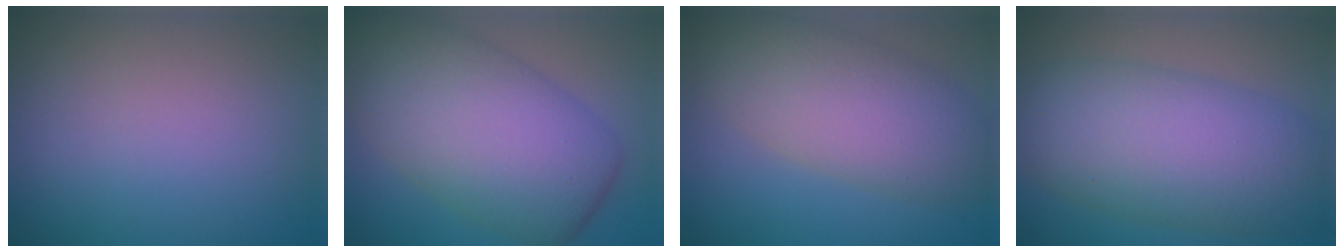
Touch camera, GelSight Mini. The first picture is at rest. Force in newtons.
{"total": 11.1, "press": 11.1, "slide": 0.5}
{"total": 7.2, "press": 7.2, "slide": 0.6}
{"total": 10.1, "press": 10.1, "slide": 0.5}